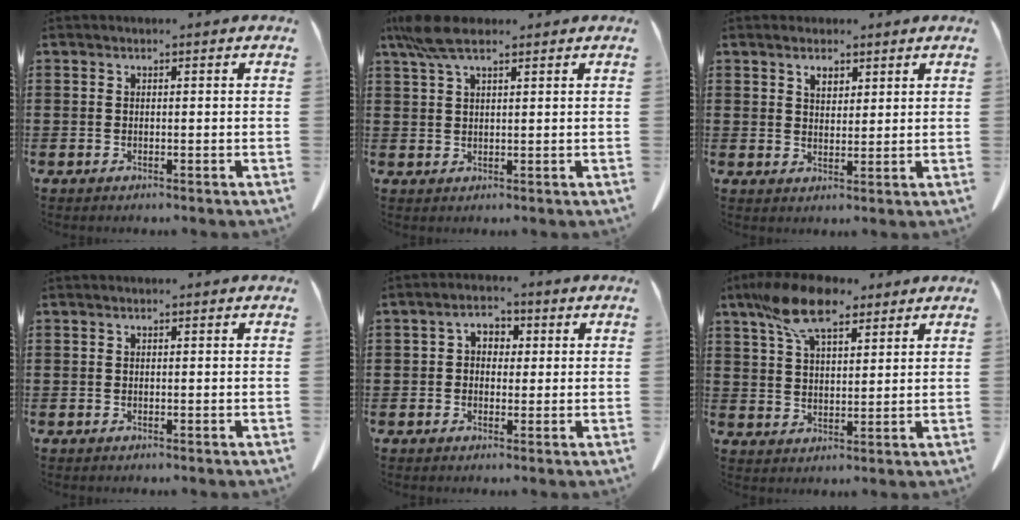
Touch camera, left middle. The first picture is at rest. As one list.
[{"total": 5.7, "force": [3.7, 1.4, 4.1], "torque": [-0.095, -0.003, 0.065]}, {"total": 3.1, "force": [2.2, 1.7, 1.5], "torque": [-0.028, 0.001, 0.038]}, {"total": 0.0}, {"total": 2.9, "force": [0.4, 2.2, 1.8], "torque": [-0.036, 0.008, 0.001]}, {"total": 10.8, "force": [7.5, 4.1, 6.6], "torque": [-0.149, -0.006, 0.141]}]